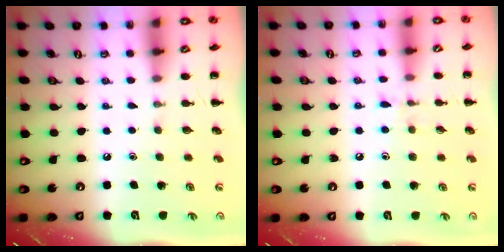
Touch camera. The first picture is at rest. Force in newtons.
{"total": 6.8, "press": 6.5, "slide": 2.1}